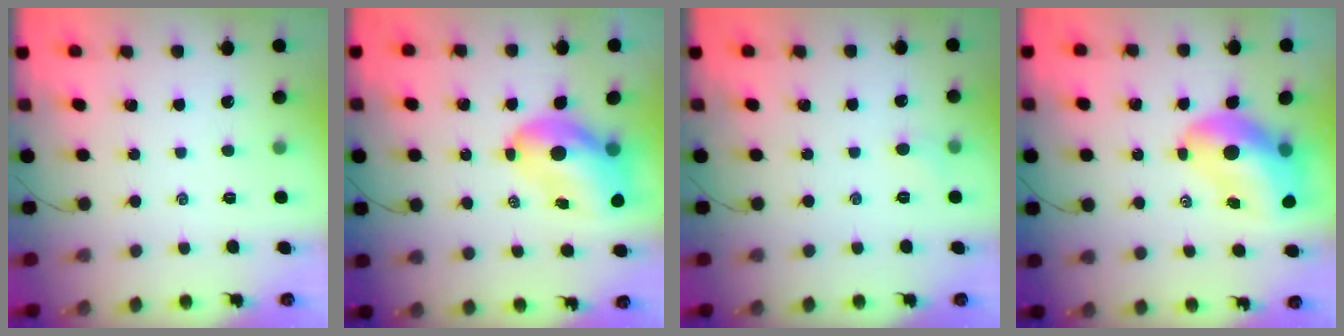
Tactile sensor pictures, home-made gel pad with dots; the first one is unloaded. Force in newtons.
{"total": 8.8, "press": 8.4, "slide": 2.3}
{"total": 3.9, "press": 3.7, "slide": 1.3}
{"total": 13.8, "press": 13.3, "slide": 3.7}